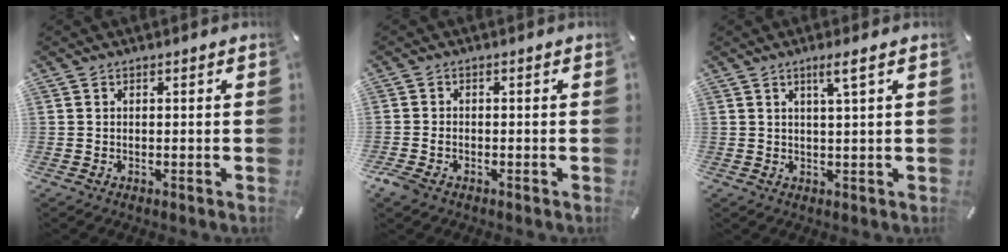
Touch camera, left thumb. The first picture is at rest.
{"total": 2.2, "force": [-1.4, 1.4, 1.0], "torque": [-0.025, 0.001, -0.027]}
{"total": 3.7, "force": [1.9, -0.1, 3.1], "torque": [-0.065, -0.001, 0.031]}